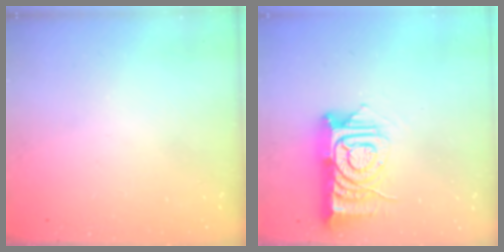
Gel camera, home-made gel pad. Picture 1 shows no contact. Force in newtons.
{"total": 13.0, "press": 13.0, "slide": 1.1}